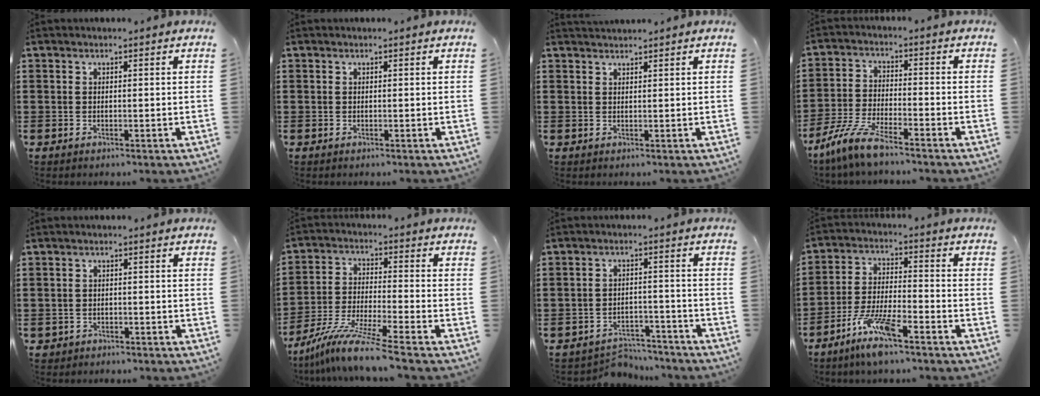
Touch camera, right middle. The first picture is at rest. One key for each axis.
{"total": 0.0}
{"total": 1.2, "fx": 1.2, "fy": 0.2, "fz": -0.1, "tx": -0.002, "ty": 0.001, "tz": 0.023}
{"total": 6.8, "fx": -5.8, "fy": 0.5, "fz": 3.5, "tx": -0.097, "ty": -0.014, "tz": -0.118}
{"total": 1.5, "fx": -1.3, "fy": 0.7, "fz": -0.2, "tx": -0.002, "ty": 0.003, "tz": -0.032}
{"total": 9.6, "fx": -8.1, "fy": 0.0, "fz": 5.2, "tx": -0.106, "ty": -0.004, "tz": -0.162}
{"total": 4.4, "fx": -4.3, "fy": 0.9, "fz": -0.1, "tx": -0.003, "ty": 0.007, "tz": -0.090}
{"total": 8.0, "fx": -5.8, "fy": 1.0, "fz": 5.4, "tx": -0.118, "ty": -0.009, "tz": -0.110}